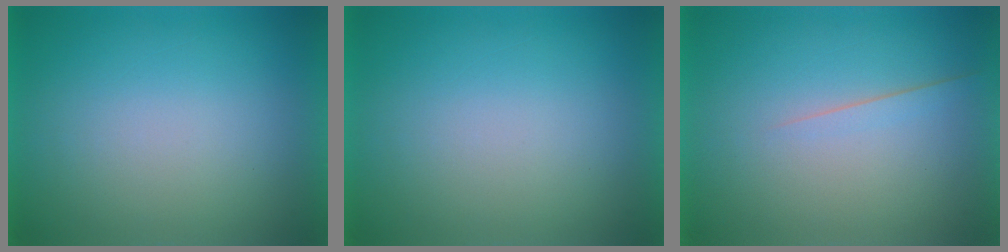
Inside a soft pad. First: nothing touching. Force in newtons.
{"total": 0.0}
{"total": 1.5}